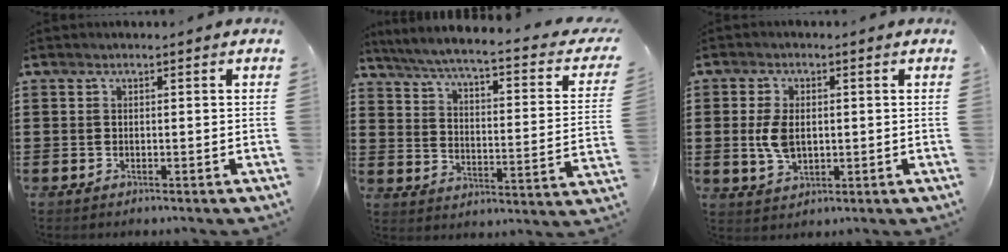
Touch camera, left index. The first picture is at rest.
{"total": 4.3, "force": [3.3, -0.3, 2.8], "torque": [-0.072, -0.035, 0.046]}
{"total": 5.2, "force": [0.4, 3.1, 4.1], "torque": [-0.106, 0.002, 0.000]}